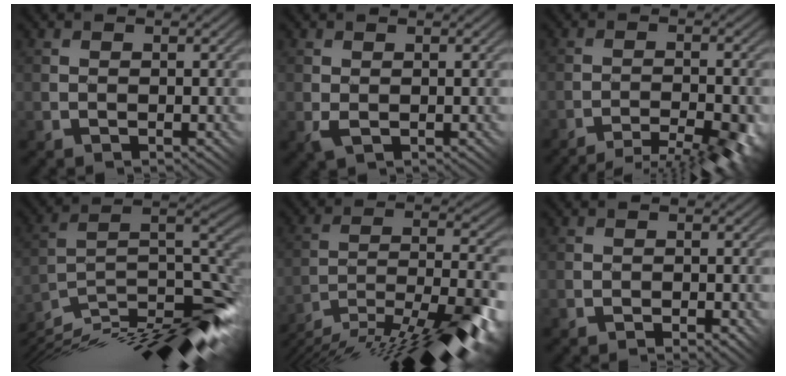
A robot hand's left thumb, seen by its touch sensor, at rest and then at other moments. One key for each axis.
{"total": 1.5, "fx": -0.3, "fy": 1.0, "fz": 1.1, "tx": -0.029, "ty": -0.005, "tz": -0.006}
{"total": 8.3, "fx": -7.1, "fy": 1.3, "fz": 4.2, "tx": -0.059, "ty": 0.005, "tz": -0.096}
{"total": 14.2, "fx": -10.6, "fy": 2.4, "fz": 9.2, "tx": -0.182, "ty": 0.011, "tz": -0.185}
{"total": 17.7, "fx": -14.4, "fy": 3.2, "fz": 9.8, "tx": -0.154, "ty": -0.001, "tz": -0.233}
{"total": 1.3, "fx": -1.0, "fy": 0.5, "fz": 0.6, "tx": -0.004, "ty": 0.001, "tz": -0.015}